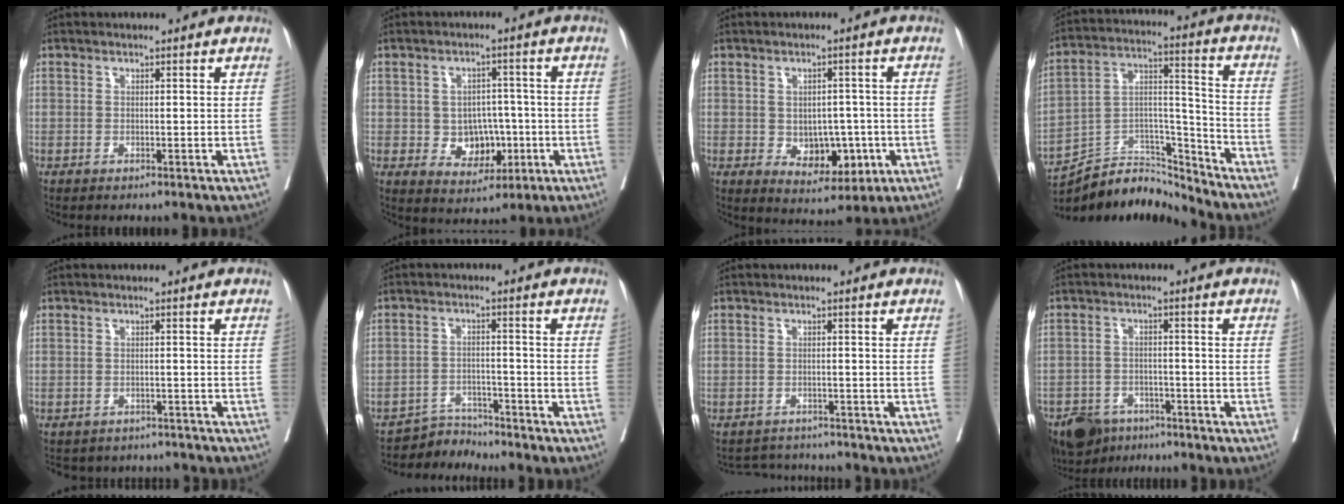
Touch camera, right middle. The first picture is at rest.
{"total": 6.7, "force": [-1.2, 5.2, 4.1], "torque": [-0.051, 0.010, -0.007]}
{"total": 7.1, "force": [-1.4, 4.6, 5.2], "torque": [-0.063, 0.002, -0.007]}
{"total": 13.9, "force": [-13.7, 2.2, 0.9], "torque": [-0.014, 0.048, -0.242]}
{"total": 8.4, "force": [-7.7, 3.2, 0.8], "torque": [-0.009, 0.012, -0.089]}
{"total": 3.1, "force": [-2.9, 0.2, -1.3], "torque": [0.029, -0.003, -0.048]}
{"total": 4.2, "force": [-4.1, 0.6, -0.4], "torque": [0.009, 0.003, -0.064]}
{"total": 10.5, "force": [-8.0, 5.6, 3.7], "torque": [-0.073, -0.005, -0.126]}